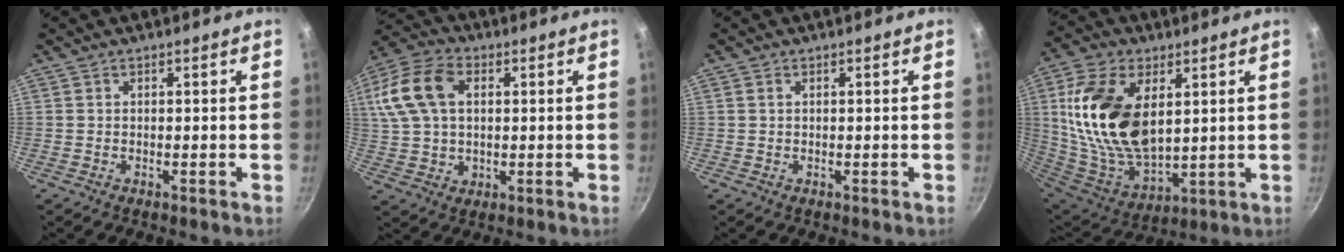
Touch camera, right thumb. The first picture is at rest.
{"total": 16.2, "force": [3.8, 11.1, 11.1], "torque": [-0.221, 0.015, 0.065]}
{"total": 0.5, "force": [0.2, 0.3, 0.3], "torque": [-0.006, 0.002, 0.003]}
{"total": 21.3, "force": [5.0, 12.3, 16.7], "torque": [-0.311, -0.027, 0.108]}